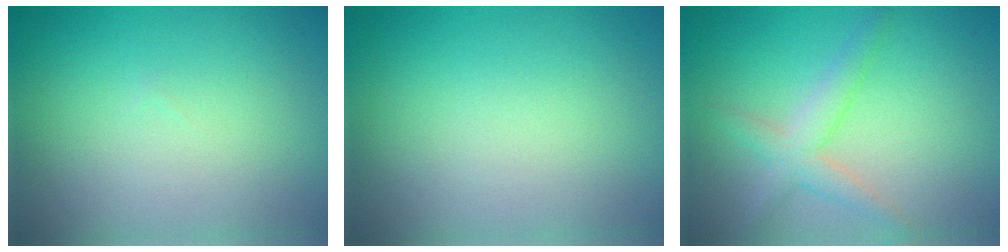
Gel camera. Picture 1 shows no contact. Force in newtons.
{"total": 0.0}
{"total": 2.7, "press": 2.7, "slide": 0.1}